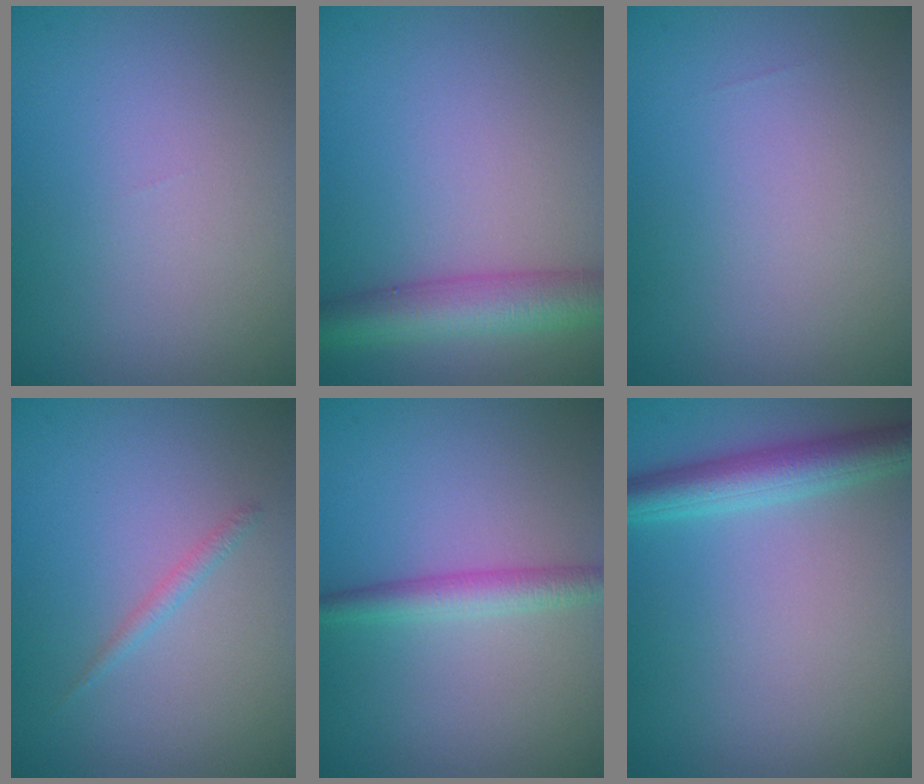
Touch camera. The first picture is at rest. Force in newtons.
{"total": 4.8, "press": 4.8, "slide": 0.2}
{"total": 0.0}
{"total": 0.9, "press": 0.9, "slide": 0.0}
{"total": 2.3, "press": 2.3, "slide": 0.0}
{"total": 3.9, "press": 3.9, "slide": 0.1}